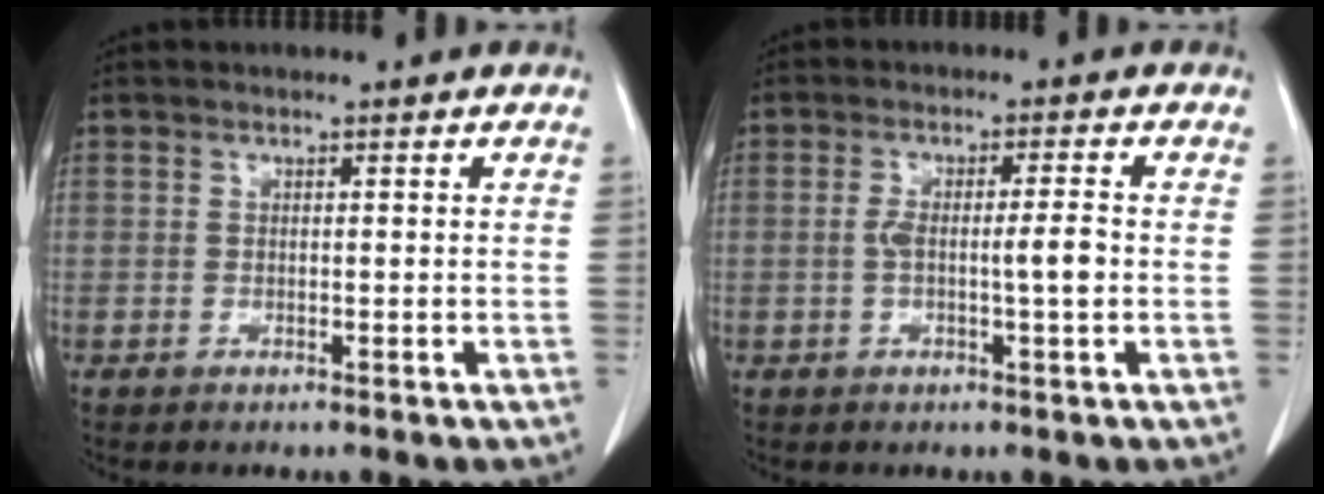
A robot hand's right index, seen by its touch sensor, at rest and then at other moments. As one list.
[{"total": 4.5, "force": [-0.6, 0.2, 4.4], "torque": [-0.083, 0.006, -0.007]}]